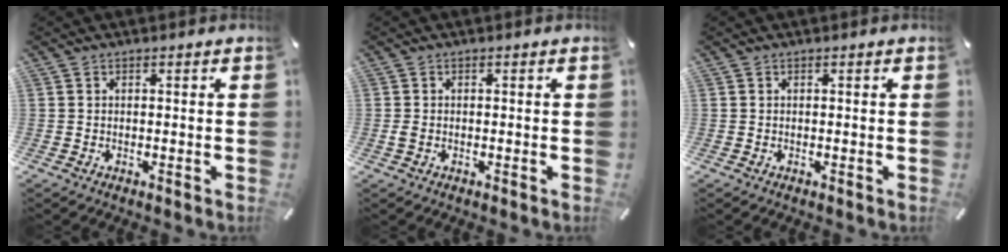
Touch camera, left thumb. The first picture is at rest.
{"total": 1.0, "force": [-0.2, 0.7, 0.7], "torque": [-0.013, 0.003, -0.006]}
{"total": 0.0}